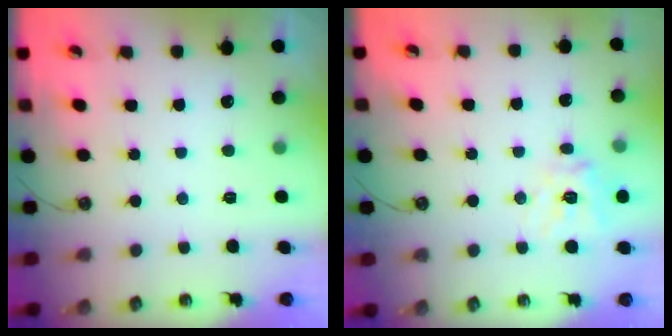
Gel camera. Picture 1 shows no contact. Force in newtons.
{"total": 12.8, "press": 12.6, "slide": 1.7}